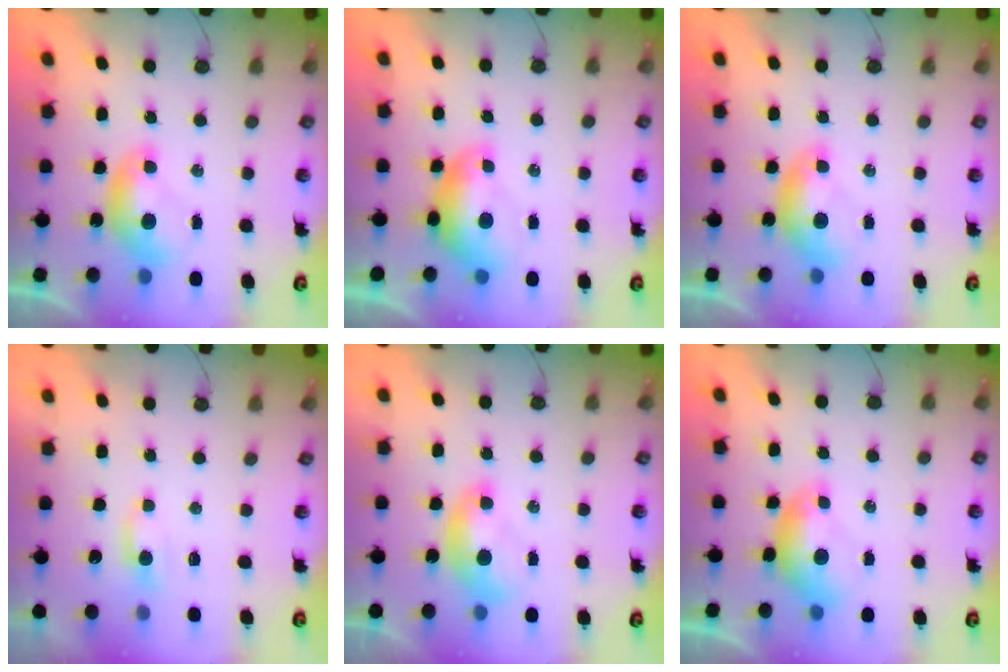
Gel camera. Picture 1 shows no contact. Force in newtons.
{"total": 1.7, "press": 1.6, "slide": 0.5}
{"total": 0.0}
{"total": 1.6, "press": 1.5, "slide": 0.4}
{"total": 1.6, "press": 1.6, "slide": 0.2}
{"total": 0.6, "press": 0.1, "slide": 0.6}